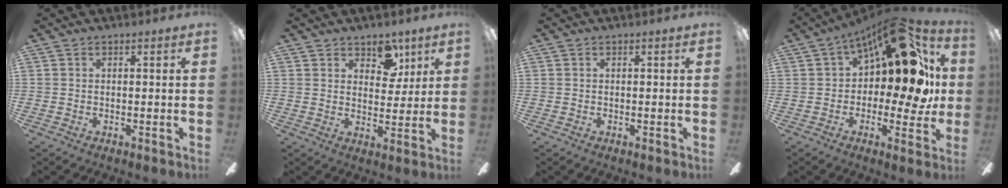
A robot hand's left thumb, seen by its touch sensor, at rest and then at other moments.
{"total": 7.7, "force": [4.6, 4.9, 3.7], "torque": [-0.023, -0.018, 0.075]}
{"total": 0.0}
{"total": 19.5, "force": [7.9, 9.0, 15.4], "torque": [-0.218, -0.043, 0.123]}